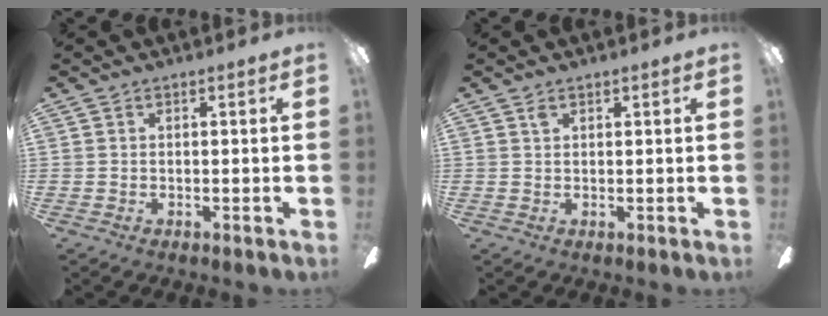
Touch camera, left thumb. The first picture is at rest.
{"total": 1.1, "force": [0.9, 0.5, 0.6], "torque": [-0.015, 0.002, 0.016]}